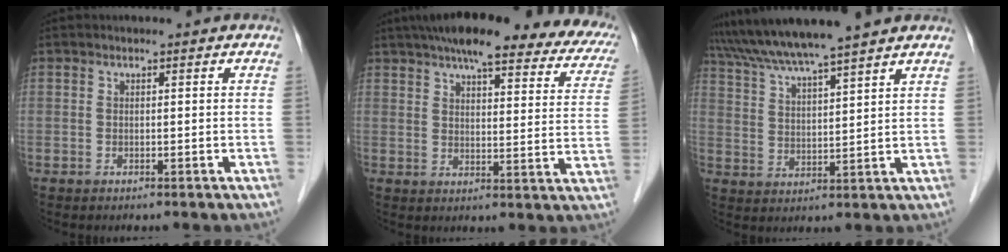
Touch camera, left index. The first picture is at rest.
{"total": 25.3, "force": [19.9, 5.7, 14.5], "torque": [-0.199, 0.030, 0.232]}
{"total": 12.1, "force": [10.6, -1.0, 5.8], "torque": [-0.108, 0.023, 0.176]}